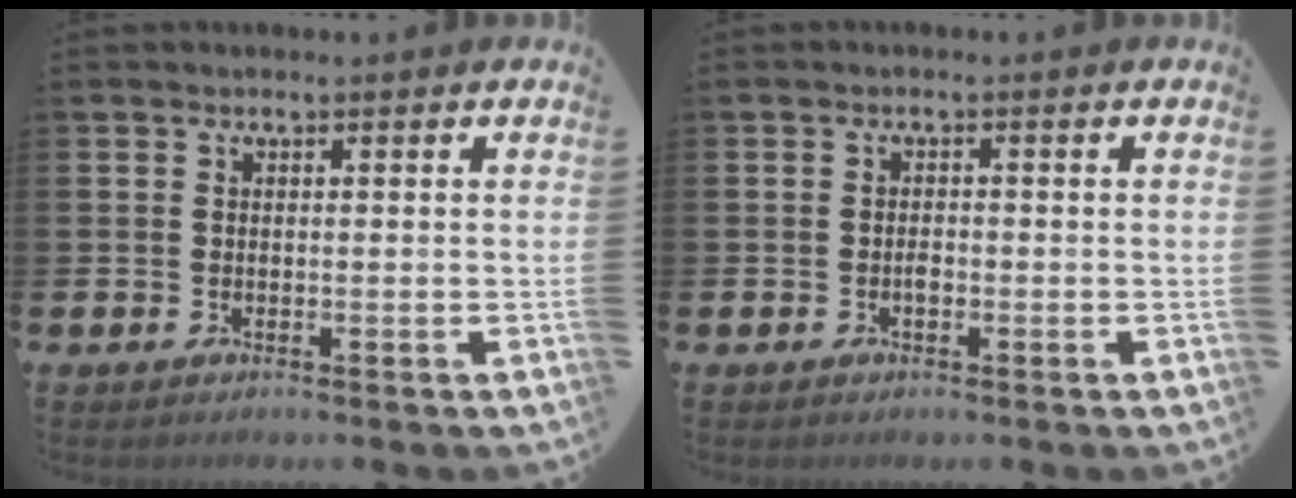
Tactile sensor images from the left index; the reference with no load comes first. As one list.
[{"total": 1.1, "force": [-0.4, 0.6, 0.8], "torque": [-0.013, 0.000, -0.009]}]